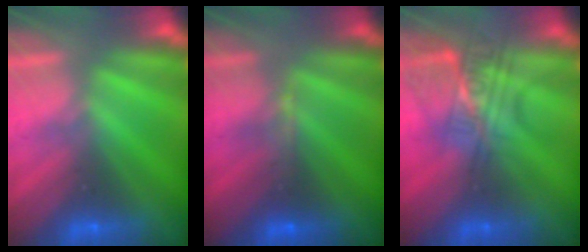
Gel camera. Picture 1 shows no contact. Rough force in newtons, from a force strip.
{"total": 2.9}
{"total": 2.4}